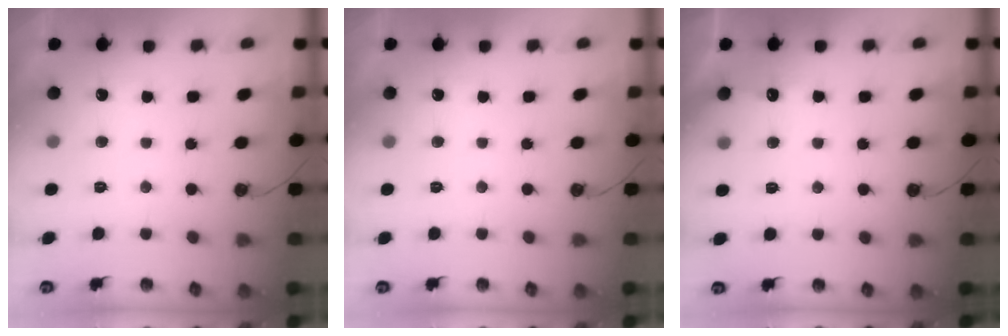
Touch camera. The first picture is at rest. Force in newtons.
{"total": 0.0}
{"total": 3.8, "press": 3.8, "slide": 0.4}